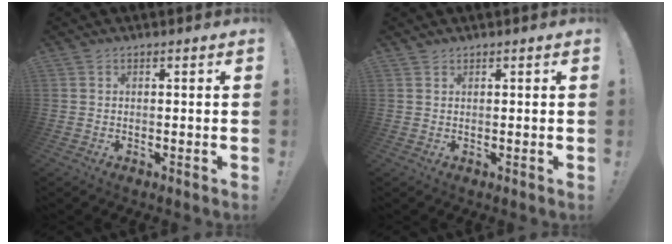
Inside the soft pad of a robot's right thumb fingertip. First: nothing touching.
{"total": 0.9, "force": [0.9, 0.1, 0.0], "torque": [0.007, -0.005, 0.016]}